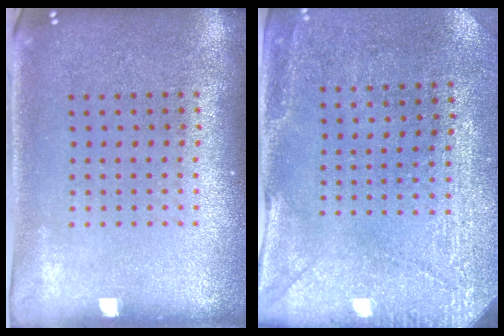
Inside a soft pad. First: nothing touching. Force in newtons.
{"total": 3.0, "press": 2.6, "slide": 1.4}